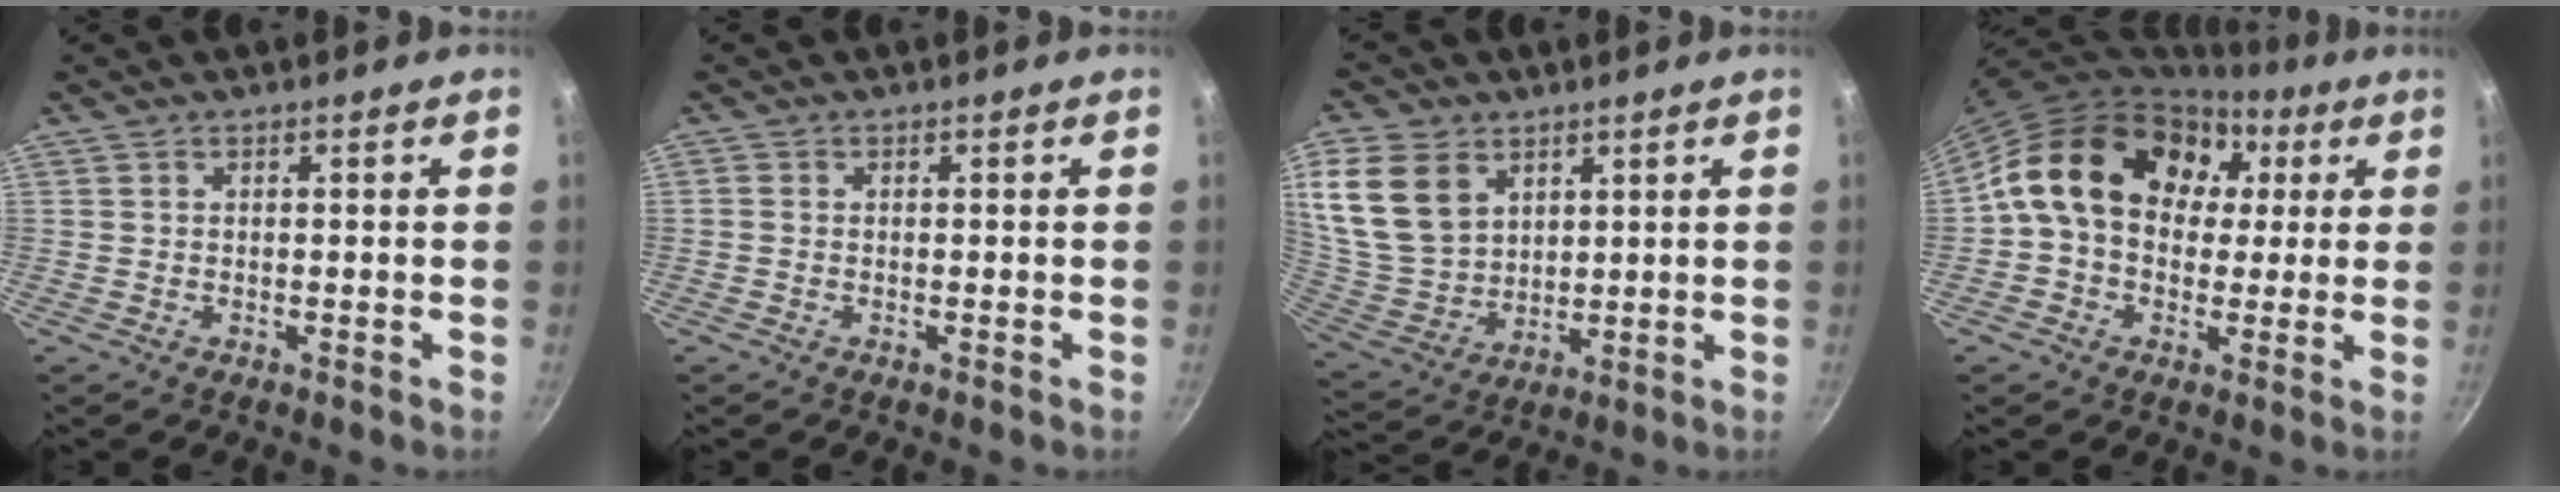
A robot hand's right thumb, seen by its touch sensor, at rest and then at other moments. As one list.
[{"total": 0.5, "force": [-0.2, 0.4, 0.2], "torque": [-0.004, 0.002, -0.006]}, {"total": 16.0, "force": [6.6, 11.6, 8.8], "torque": [-0.163, -0.024, 0.146]}, {"total": 18.4, "force": [4.5, 13.9, 11.2], "torque": [-0.158, 0.028, 0.064]}]